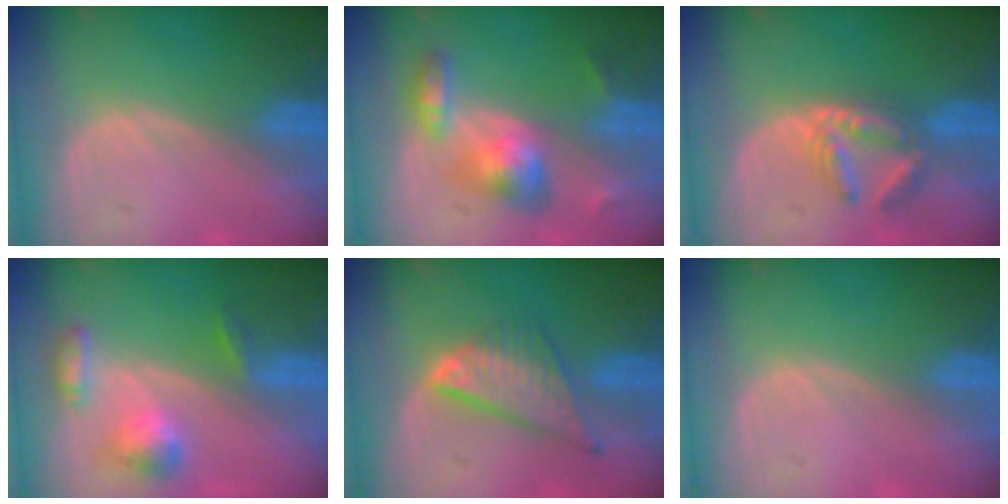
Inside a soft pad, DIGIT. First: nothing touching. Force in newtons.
{"total": 6.0, "press": 6.0, "slide": 0.8}
{"total": 5.7, "press": 5.1, "slide": 2.6}
{"total": 5.8, "press": 5.3, "slide": 2.3}
{"total": 8.3, "press": 7.1, "slide": 4.3}
{"total": 0.0}